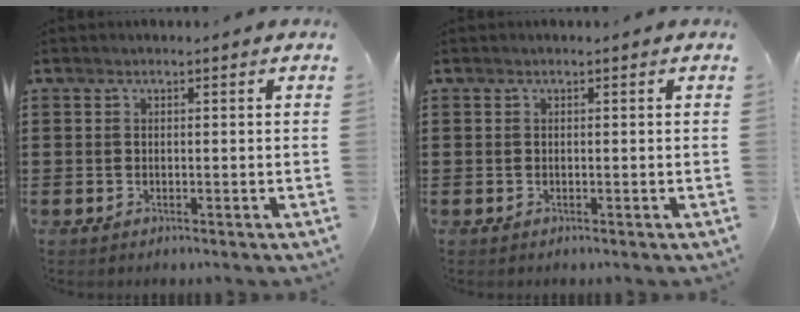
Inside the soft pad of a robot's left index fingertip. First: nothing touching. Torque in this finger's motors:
{"motor_torque": [0.00, 0.00, 0.00, -0.01]}